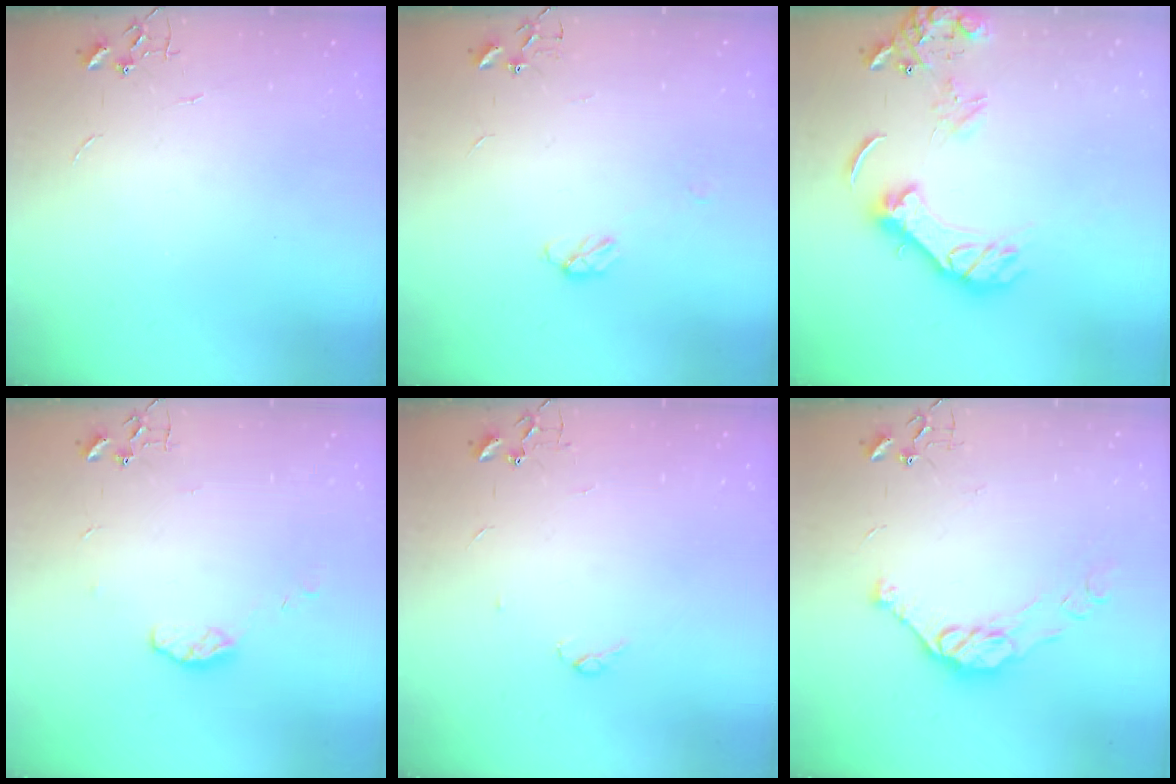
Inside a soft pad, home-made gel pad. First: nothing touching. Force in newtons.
{"total": 4.0, "press": 4.0, "slide": 0.4}
{"total": 14.1, "press": 13.9, "slide": 2.0}
{"total": 6.0, "press": 6.0, "slide": 0.5}
{"total": 3.4, "press": 3.3, "slide": 0.6}
{"total": 11.1, "press": 11.1, "slide": 0.8}